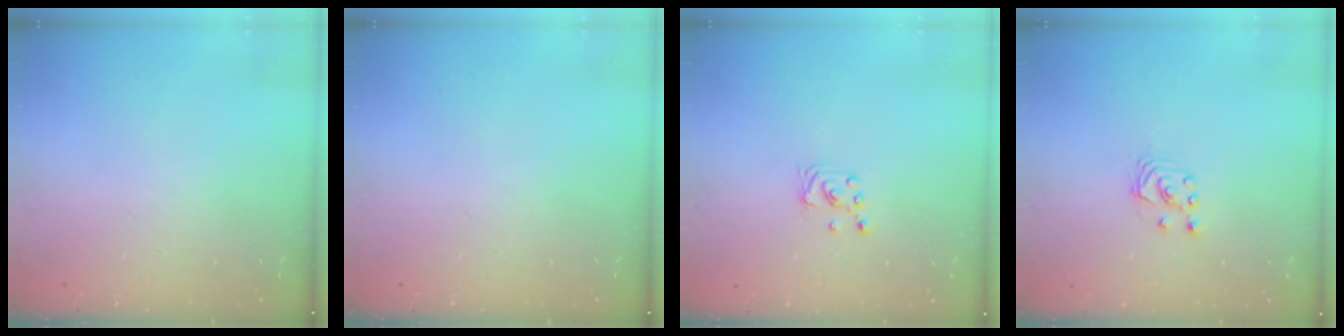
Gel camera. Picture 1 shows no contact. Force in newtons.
{"total": 0.0}
{"total": 2.3, "press": 2.3, "slide": 0.2}
{"total": 2.1, "press": 2.1, "slide": 0.3}